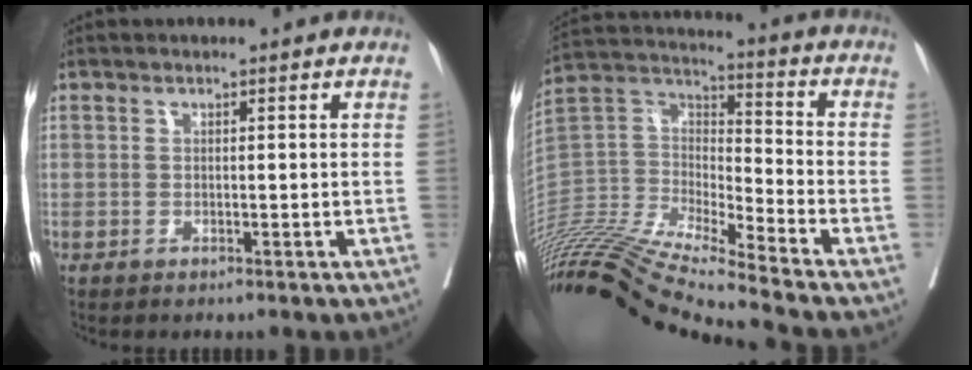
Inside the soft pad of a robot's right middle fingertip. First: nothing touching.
{"total": 24.4, "force": [-22.0, -0.8, 10.6], "torque": [-0.246, -0.012, -0.402]}